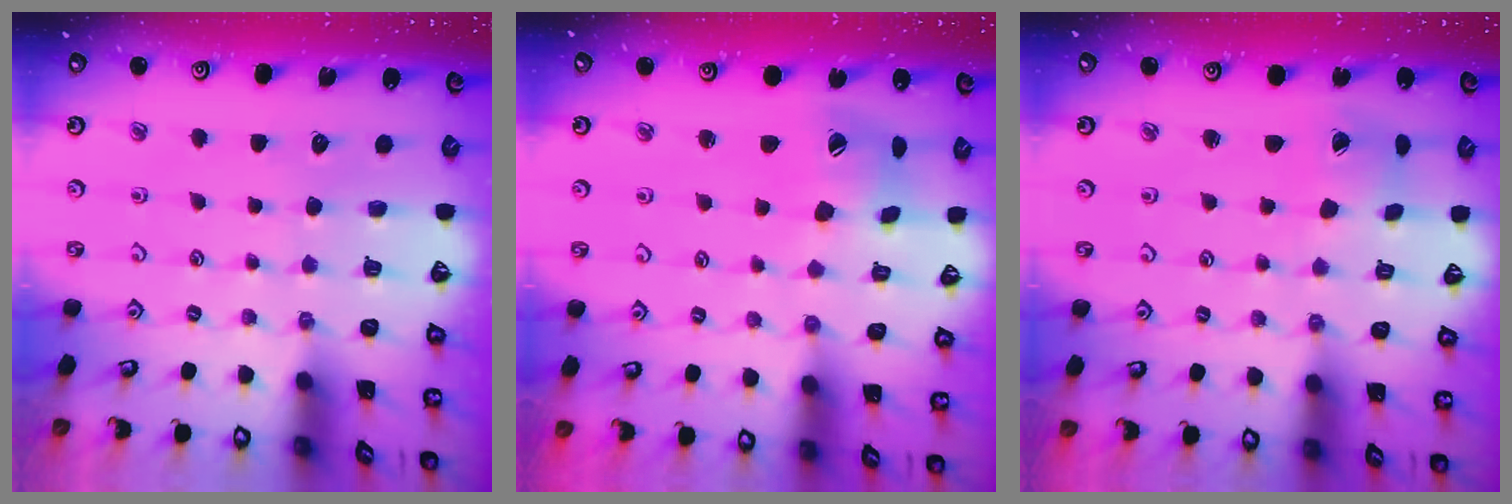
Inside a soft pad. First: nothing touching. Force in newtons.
{"total": 11.4, "press": 11.3, "slide": 1.0}
{"total": 3.0, "press": 2.9, "slide": 0.5}